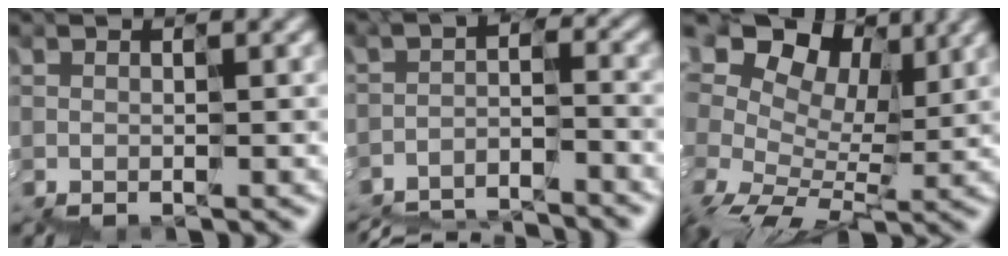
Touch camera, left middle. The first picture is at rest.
{"total": 7.1, "force": [-6.9, 1.2, 0.9], "torque": [-0.031, -0.005, -0.113]}
{"total": 9.6, "force": [5.2, 5.9, 5.5], "torque": [-0.122, 0.034, 0.087]}